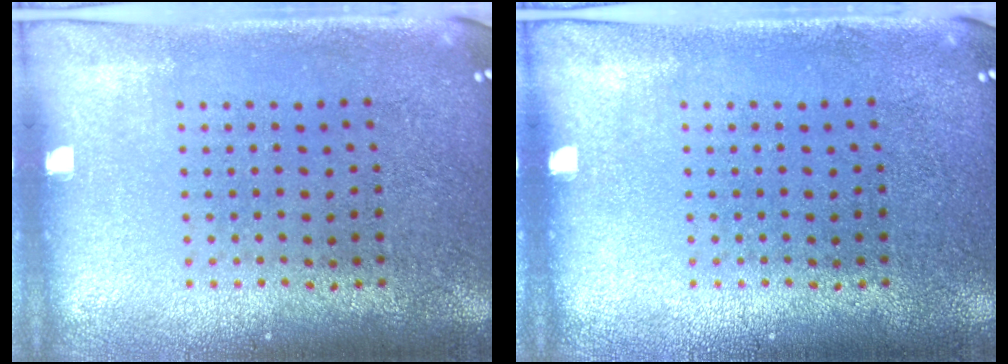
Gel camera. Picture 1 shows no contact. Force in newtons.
{"total": 0.0}